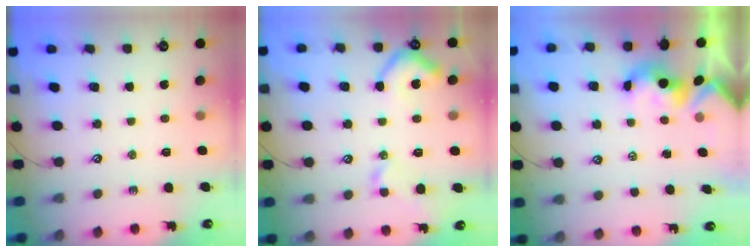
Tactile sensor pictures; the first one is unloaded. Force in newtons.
{"total": 7.5, "press": 7.4, "slide": 1.2}
{"total": 1.5, "press": 1.3, "slide": 0.7}